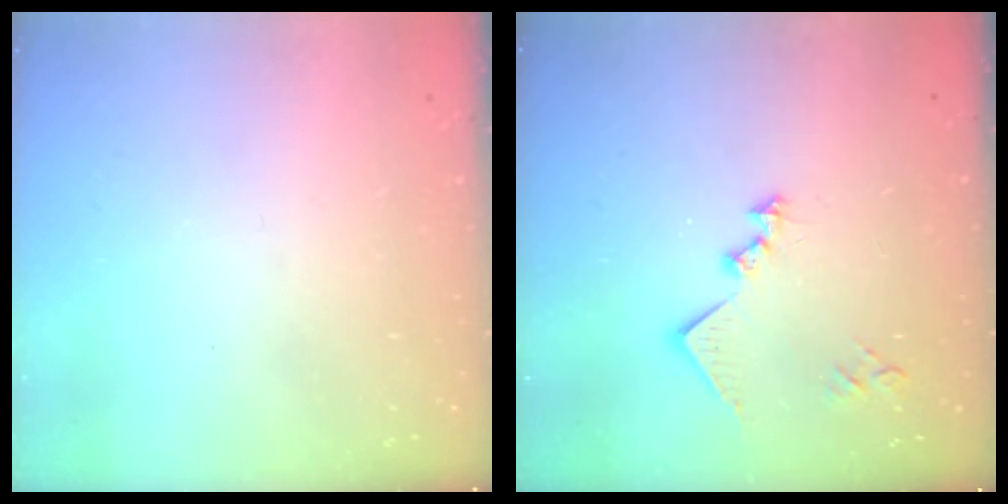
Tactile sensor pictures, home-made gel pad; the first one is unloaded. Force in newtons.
{"total": 11.3, "press": 11.3, "slide": 0.9}